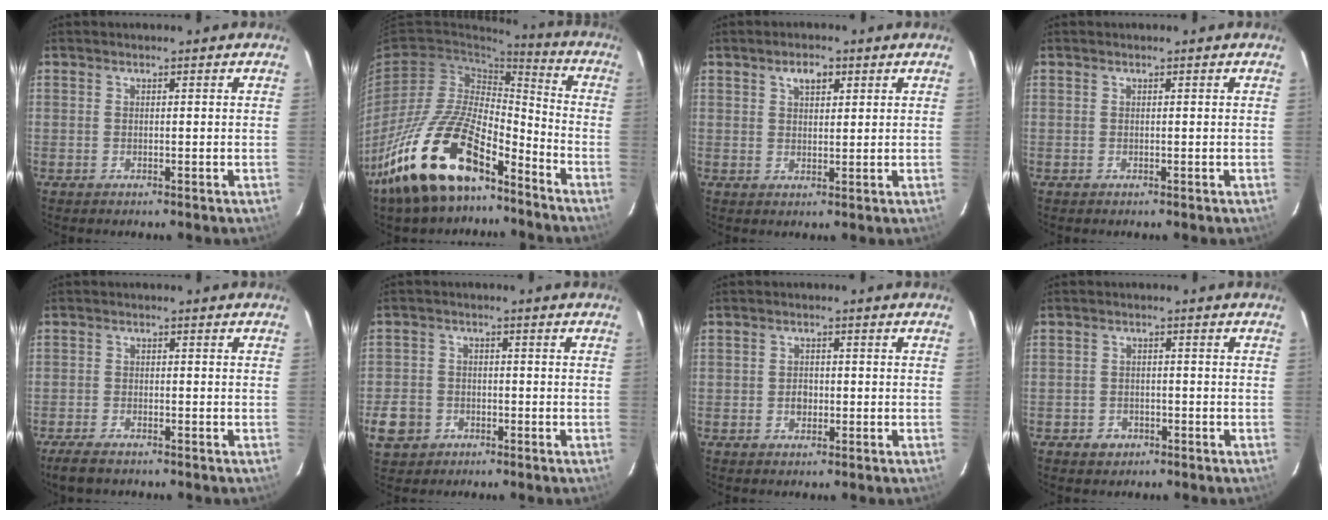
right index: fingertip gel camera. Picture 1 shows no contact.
{"total": 21.9, "force": [-14.6, 8.7, 13.7], "torque": [-0.271, -0.001, -0.261]}
{"total": 3.7, "force": [1.9, 2.0, 2.4], "torque": [-0.037, 0.012, 0.034]}
{"total": 0.0}
{"total": 4.7, "force": [-3.7, 1.6, 2.5], "torque": [-0.068, -0.011, -0.072]}
{"total": 7.2, "force": [-3.0, 6.1, 2.2], "torque": [-0.066, 0.022, -0.046]}
{"total": 2.1, "force": [-0.6, 1.8, 0.9], "torque": [-0.017, 0.006, -0.009]}
{"total": 3.3, "force": [-1.9, 2.6, 0.7], "torque": [-0.024, 0.007, -0.029]}